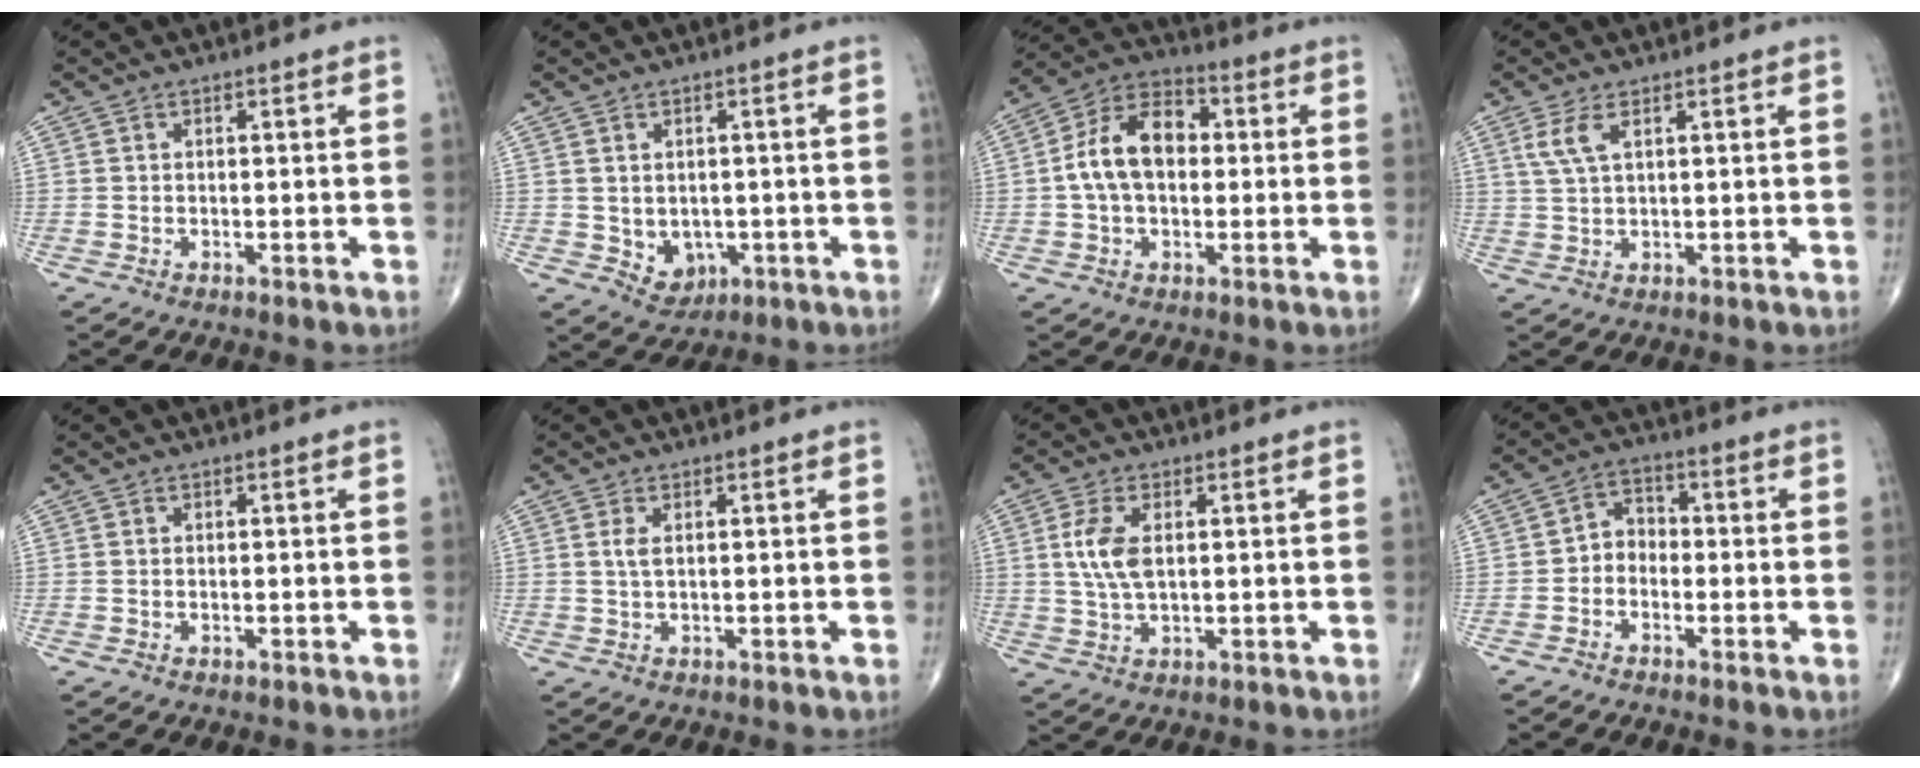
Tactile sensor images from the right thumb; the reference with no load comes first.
{"total": 5.0, "force": [-0.8, 4.1, 2.9], "torque": [-0.021, 0.000, 0.004]}
{"total": 12.5, "force": [0.7, 8.2, 9.4], "torque": [-0.160, 0.030, 0.003]}
{"total": 3.9, "force": [1.7, 1.3, 3.2], "torque": [-0.080, 0.004, 0.044]}
{"total": 0.0}
{"total": 1.8, "force": [0.5, 0.7, 1.6], "torque": [-0.039, 0.004, 0.015]}
{"total": 6.5, "force": [1.2, 3.3, 5.5], "torque": [-0.122, -0.002, 0.025]}
{"total": 4.3, "force": [-1.5, 3.4, 2.2], "torque": [-0.013, 0.026, -0.042]}